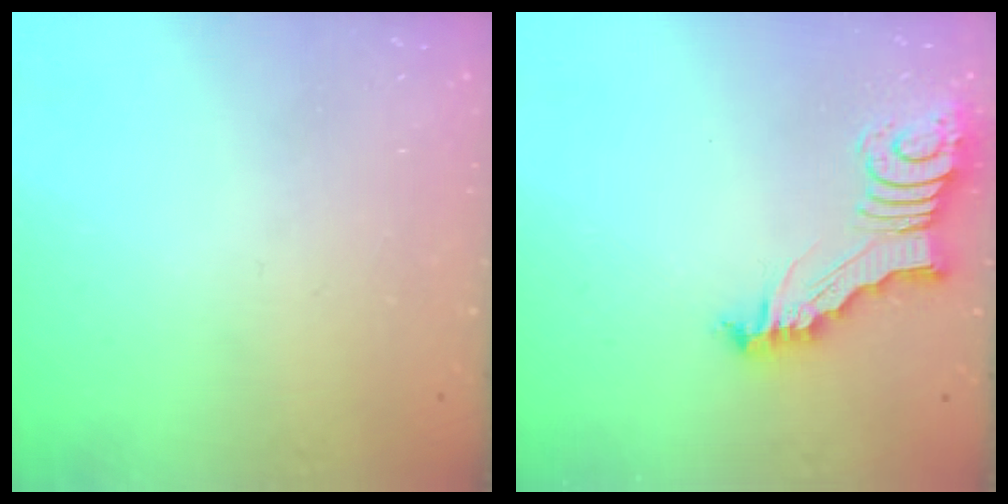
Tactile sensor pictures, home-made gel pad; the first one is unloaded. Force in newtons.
{"total": 4.4, "press": 4.3, "slide": 0.4}